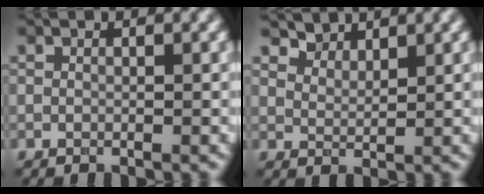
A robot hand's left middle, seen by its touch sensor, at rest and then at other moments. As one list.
[{"total": 2.4, "force": [2.3, 0.6, 0.2], "torque": [-0.013, -0.010, 0.051]}]